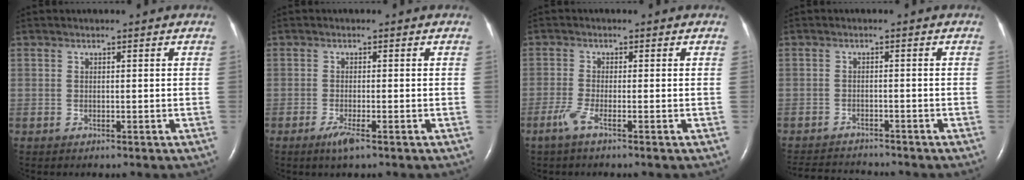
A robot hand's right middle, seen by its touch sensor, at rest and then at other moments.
{"total": 2.4, "force": [-1.4, 0.1, 1.9], "torque": [-0.043, -0.006, -0.029]}
{"total": 2.6, "force": [-1.6, -0.1, 2.0], "torque": [-0.053, -0.007, -0.040]}
{"total": 6.7, "force": [-6.6, 0.4, 1.2], "torque": [-0.023, -0.004, -0.104]}